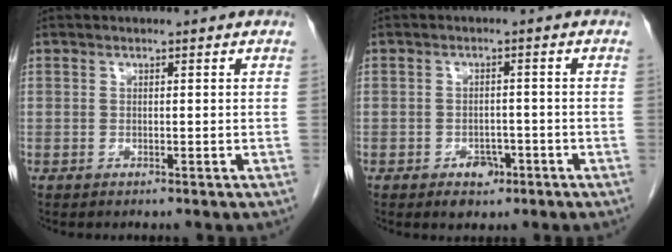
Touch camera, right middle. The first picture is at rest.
{"total": 3.1, "force": [-1.7, 2.1, 1.6], "torque": [-0.015, 0.005, -0.016]}